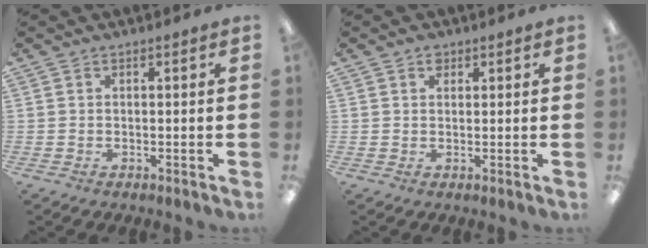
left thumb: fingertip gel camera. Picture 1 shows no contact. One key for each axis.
{"total": 1.7, "fx": 1.2, "fy": 1.1, "fz": 0.6, "tx": -0.006, "ty": -0.001, "tz": 0.019}